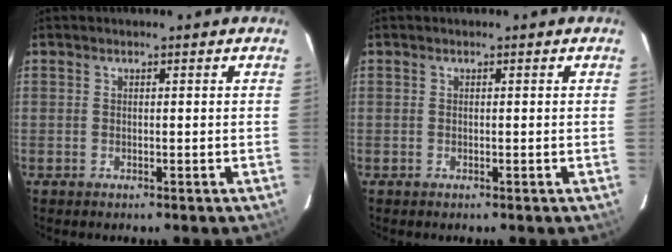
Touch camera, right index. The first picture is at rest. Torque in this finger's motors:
{"motor_torque": [0.04, 0.03, 0.00, 0.00]}